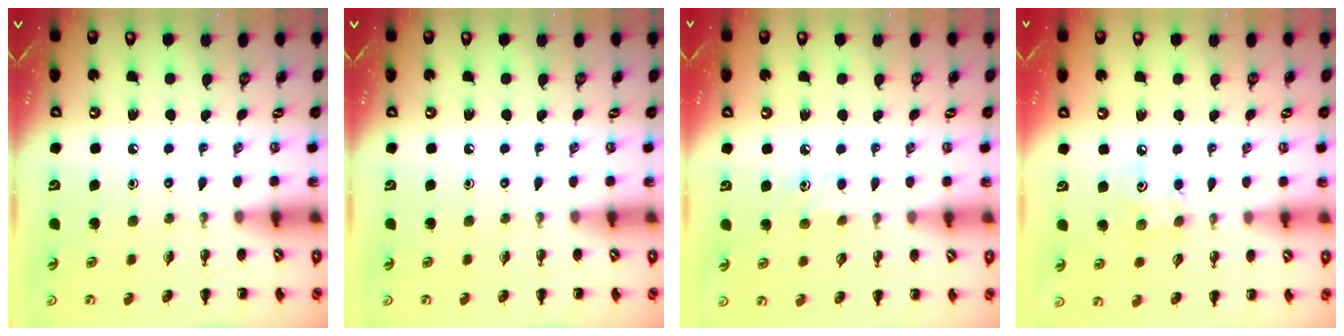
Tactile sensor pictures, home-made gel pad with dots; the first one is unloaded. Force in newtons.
{"total": 0.0}
{"total": 4.7, "press": 4.4, "slide": 1.5}
{"total": 4.3, "press": 4.2, "slide": 0.8}